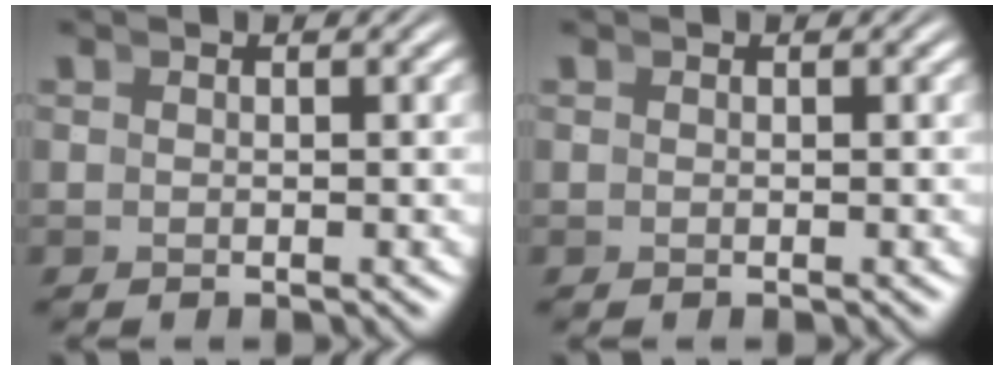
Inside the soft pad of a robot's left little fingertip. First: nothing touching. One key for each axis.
{"total": 0.0}